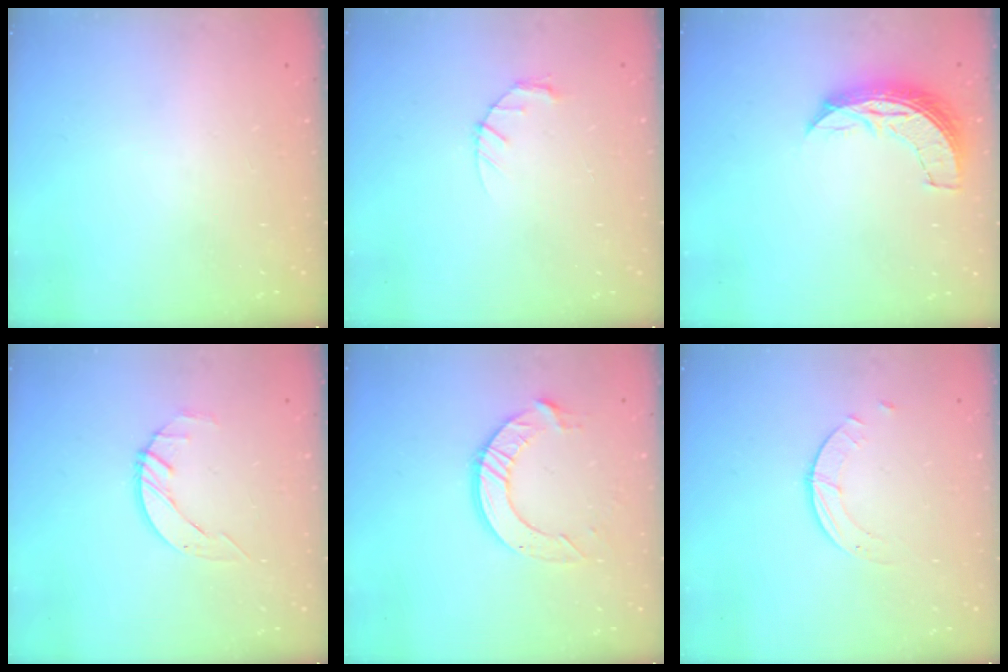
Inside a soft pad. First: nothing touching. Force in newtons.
{"total": 3.3, "press": 3.3, "slide": 0.5}
{"total": 7.6, "press": 7.6, "slide": 0.7}
{"total": 2.7, "press": 2.6, "slide": 0.4}
{"total": 10.2, "press": 10.2, "slide": 1.0}
{"total": 1.4, "press": 1.4, "slide": 0.2}